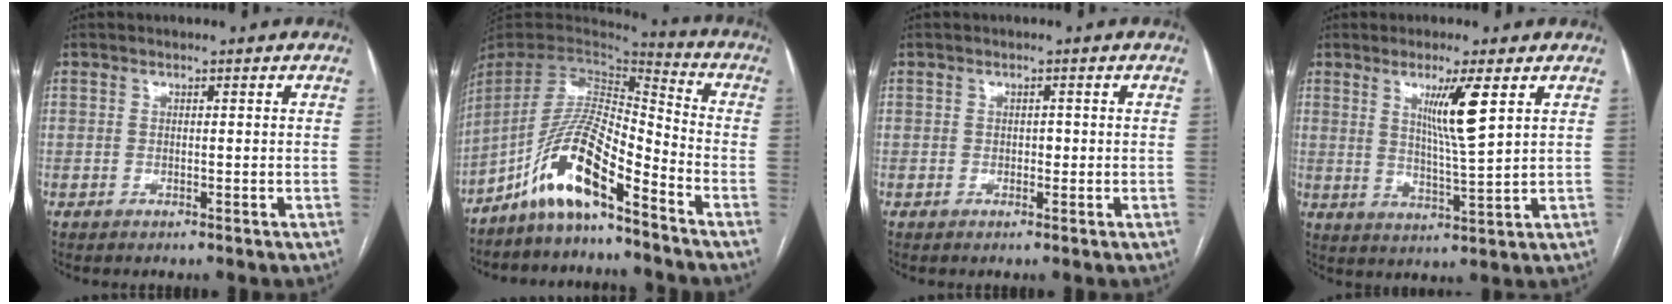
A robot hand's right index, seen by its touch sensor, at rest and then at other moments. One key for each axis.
{"total": 12.7, "fx": -8.5, "fy": 1.8, "fz": 9.2, "tx": -0.184, "ty": 0.013, "tz": -0.159}
{"total": 0.9, "fx": -0.1, "fy": 0.6, "fz": 0.6, "tx": -0.005, "ty": 0.003, "tz": -0.003}
{"total": 7.3, "fx": 3.0, "fy": -0.5, "fz": 6.6, "tx": -0.119, "ty": -0.016, "tz": 0.056}